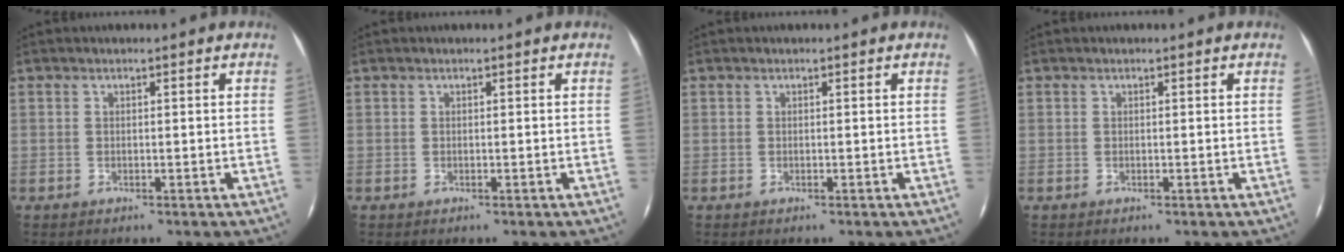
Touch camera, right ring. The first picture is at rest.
{"total": 0.0}
{"total": 0.0}
{"total": 0.0}